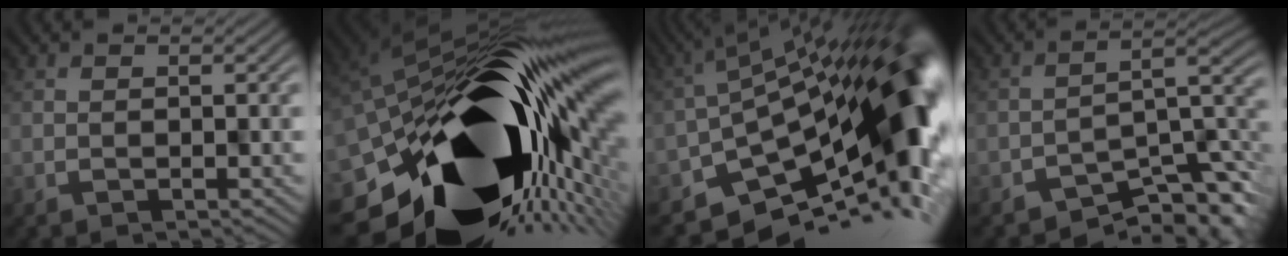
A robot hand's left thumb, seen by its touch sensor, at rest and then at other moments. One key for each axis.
{"total": 21.4, "fx": -4.3, "fy": 12.4, "fz": 17.0, "tx": -0.320, "ty": -0.085, "tz": -0.055}
{"total": 16.3, "fx": -6.1, "fy": 7.5, "fz": 13.2, "tx": -0.173, "ty": -0.024, "tz": -0.100}
{"total": 7.9, "fx": -6.1, "fy": 1.9, "fz": 4.5, "tx": -0.053, "ty": -0.009, "tz": -0.100}